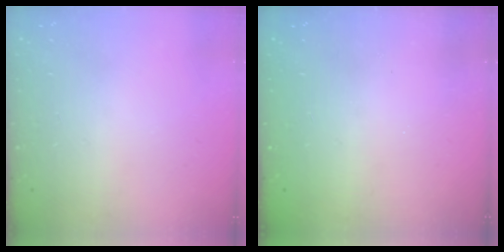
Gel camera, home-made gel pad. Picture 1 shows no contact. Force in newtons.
{"total": 2.3, "press": 2.2, "slide": 0.8}